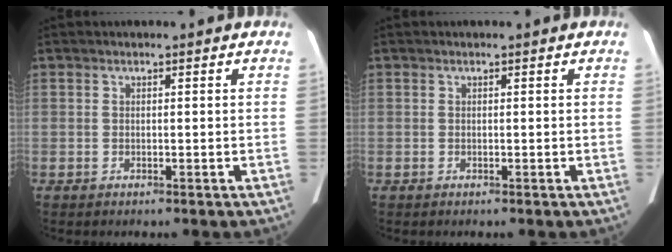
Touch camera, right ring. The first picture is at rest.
{"total": 0.0}